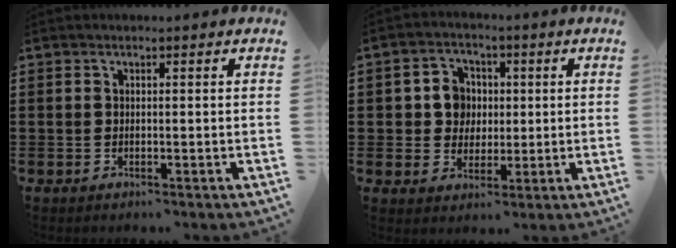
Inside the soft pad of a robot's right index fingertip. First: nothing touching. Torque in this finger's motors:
{"motor_torque": [0.40, -0.40, 0.27, 0.07]}